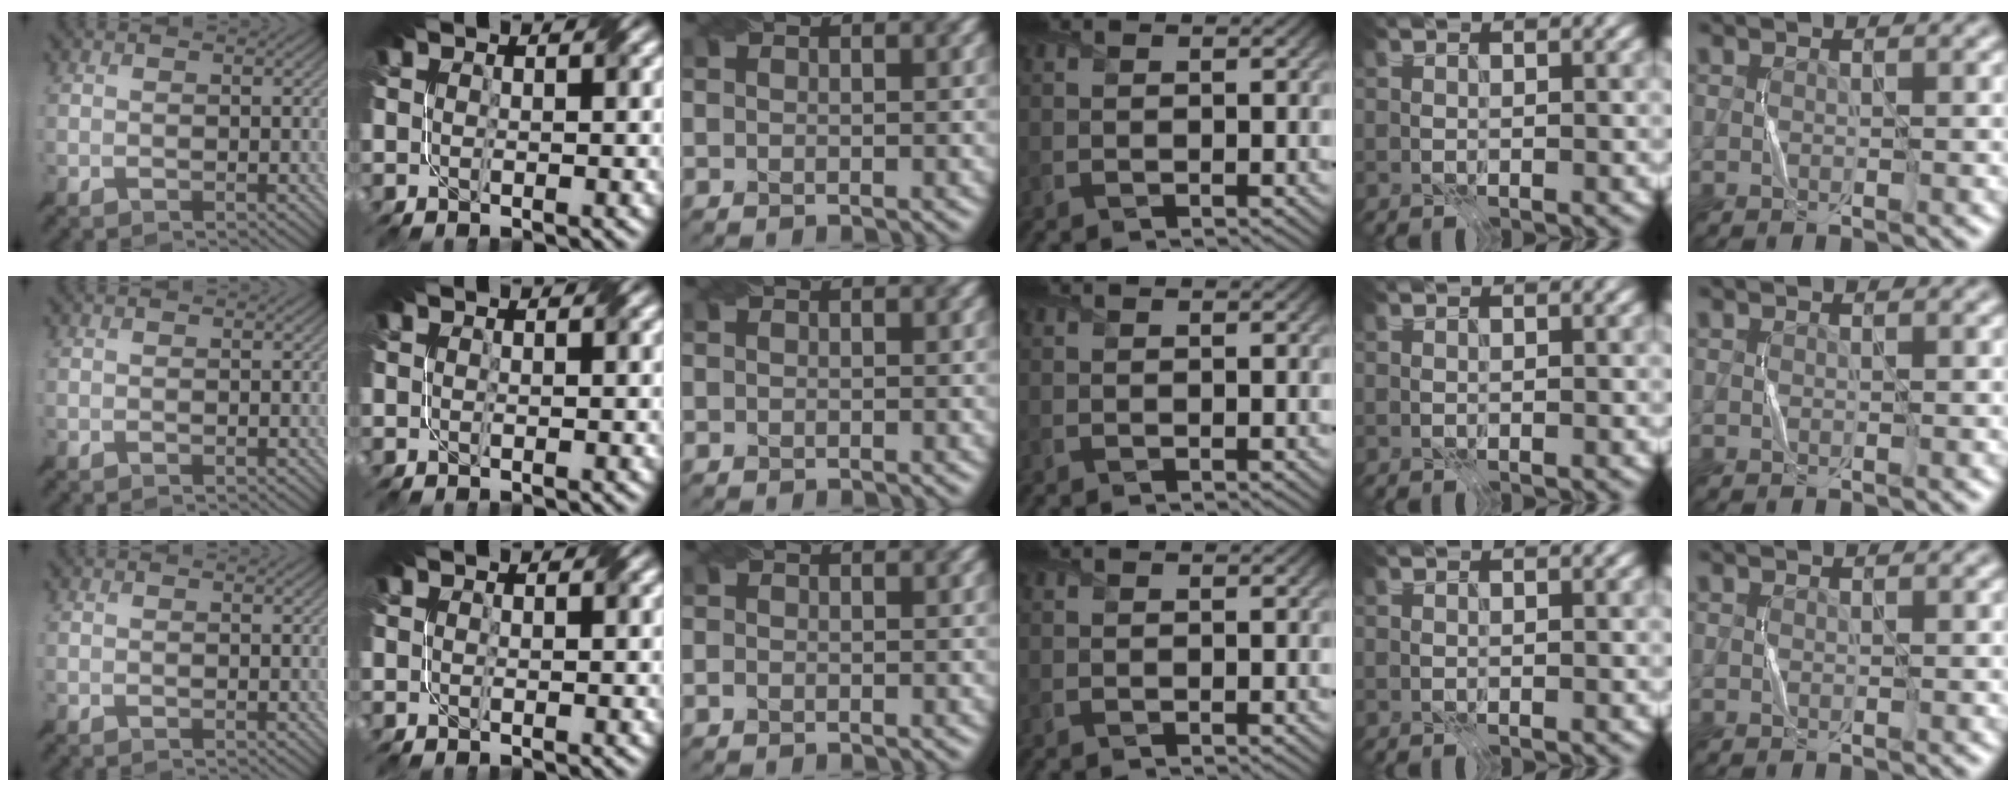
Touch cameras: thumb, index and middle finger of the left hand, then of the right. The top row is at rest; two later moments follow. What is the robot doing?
{"motion": "fold", "object": "coffee filter"}